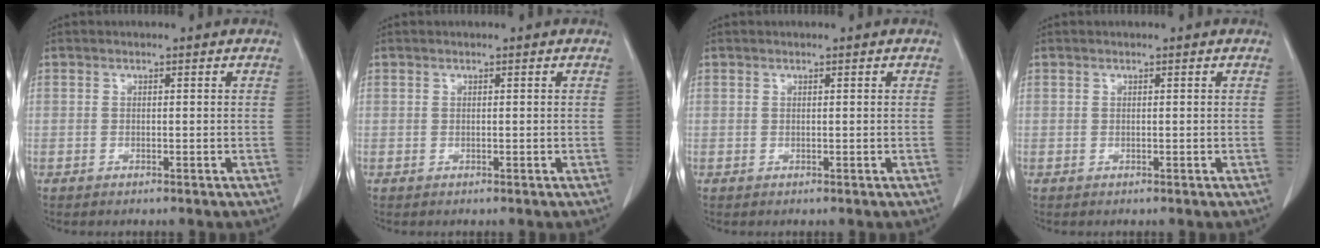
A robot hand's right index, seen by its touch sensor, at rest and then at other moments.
{"total": 0.0}
{"total": 0.0}
{"total": 0.0}